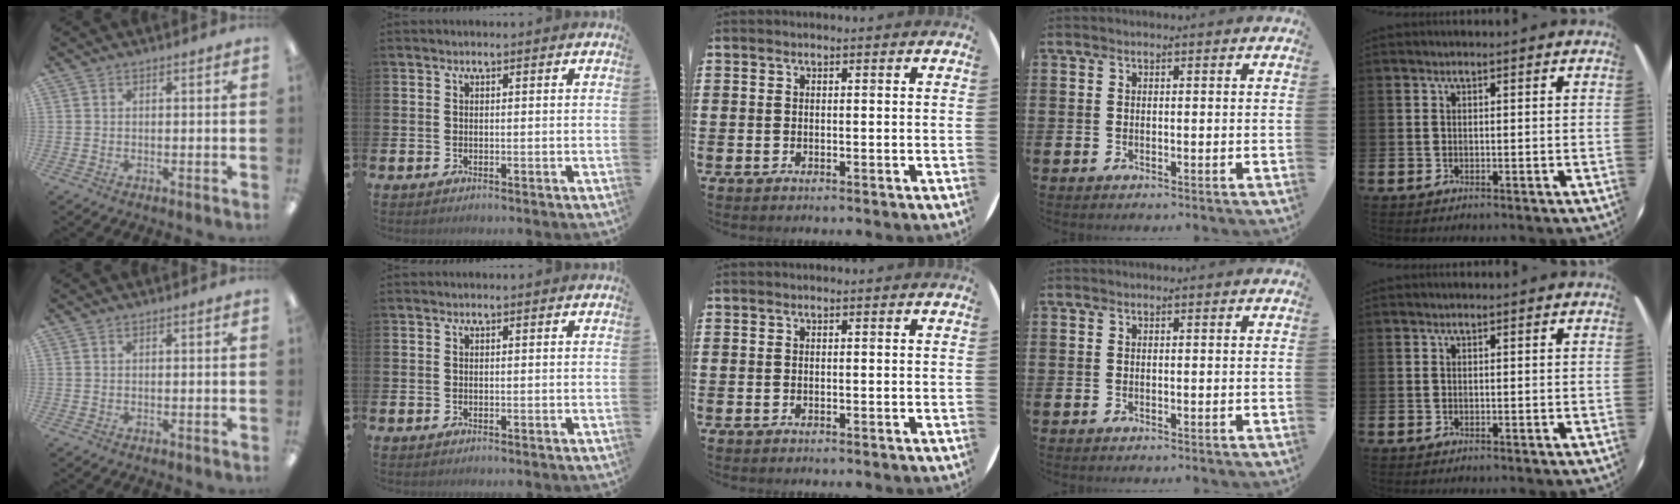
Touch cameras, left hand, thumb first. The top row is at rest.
{}